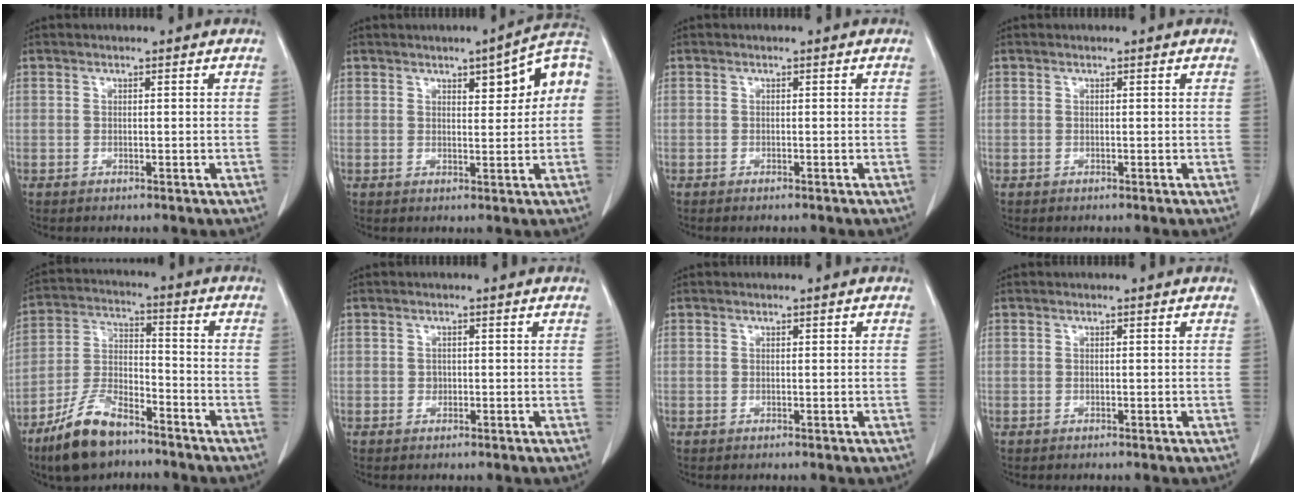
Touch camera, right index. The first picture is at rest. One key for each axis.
{"total": 7.8, "fx": 2.0, "fy": 2.0, "fz": 7.3, "tx": -0.096, "ty": 0.026, "tz": 0.023}
{"total": 0.6, "fx": -0.5, "fy": 0.1, "fz": 0.3, "tx": -0.011, "ty": -0.002, "tz": -0.007}
{"total": 0.0}
{"total": 11.6, "fx": -8.3, "fy": 4.1, "fz": 6.9, "tx": -0.147, "ty": -0.010, "tz": -0.161}
{"total": 0.7, "fx": 0.0, "fy": 0.7, "fz": 0.2, "tx": -0.001, "ty": 0.004, "tz": 0.002}
{"total": 0.0}
{"total": 0.0}